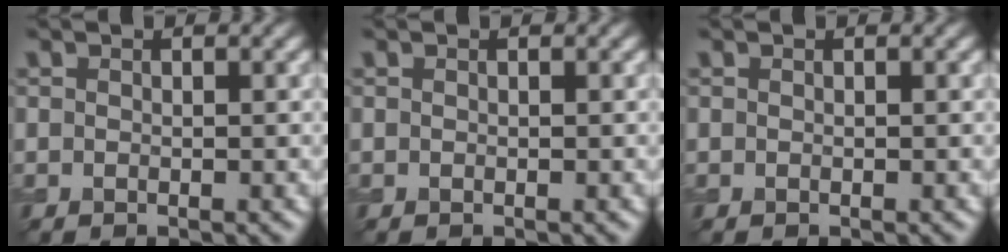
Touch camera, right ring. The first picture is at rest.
{"total": 0.0}
{"total": 0.0}